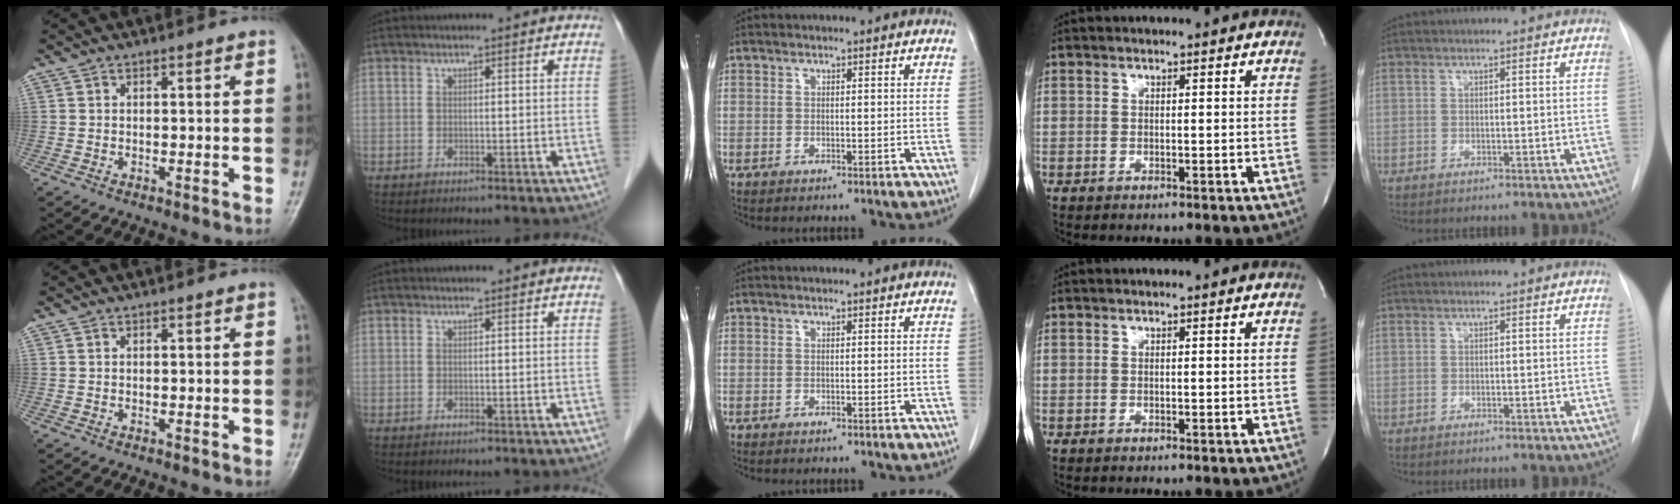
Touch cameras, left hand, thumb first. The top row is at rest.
{}